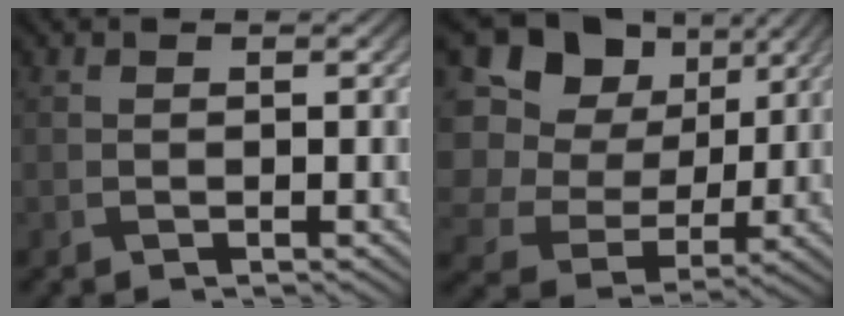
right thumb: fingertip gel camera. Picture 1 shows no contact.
{"total": 15.7, "force": [4.0, 13.1, 7.7], "torque": [-0.253, 0.034, 0.087]}